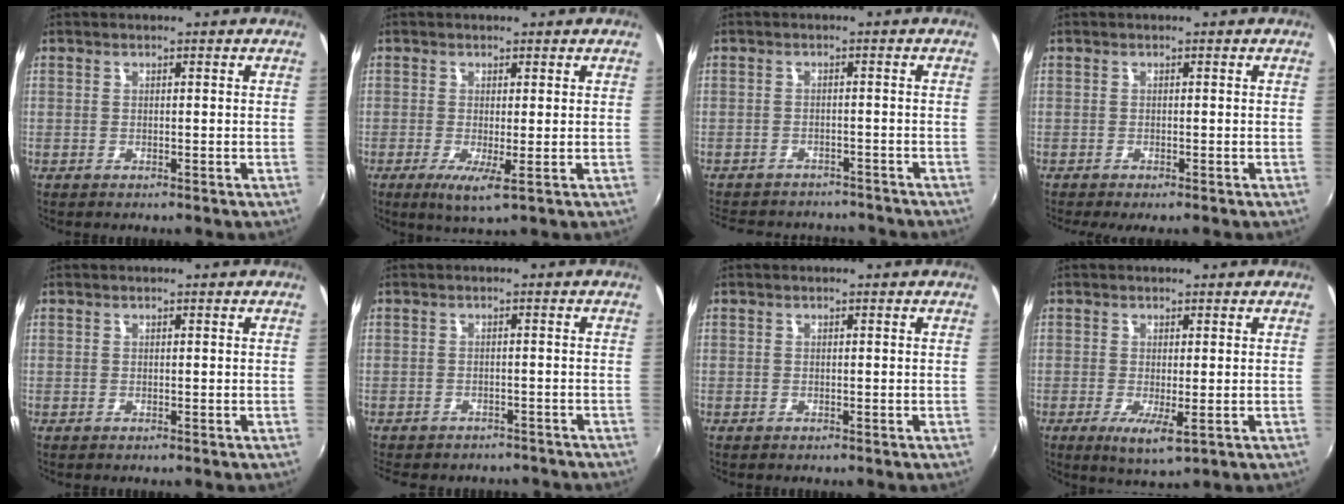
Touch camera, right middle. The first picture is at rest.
{"total": 3.9, "force": [-0.9, 0.3, 3.8], "torque": [-0.074, -0.014, -0.014]}
{"total": 11.9, "force": [-10.3, 4.6, 3.9], "torque": [-0.095, 0.000, -0.140]}
{"total": 1.2, "force": [-1.0, 0.0, 0.7], "torque": [-0.017, -0.006, -0.016]}
{"total": 0.0}
{"total": 8.4, "force": [-7.3, 3.2, 2.9], "torque": [-0.068, -0.016, -0.097]}
{"total": 0.0}
{"total": 4.7, "force": [-1.3, 0.9, 4.4], "torque": [-0.083, -0.017, -0.017]}